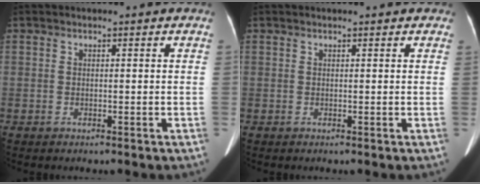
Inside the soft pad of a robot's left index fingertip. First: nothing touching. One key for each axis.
{"total": 2.5, "fx": 2.2, "fy": 0.8, "fz": 1.1, "tx": -0.011, "ty": 0.023, "tz": 0.018}